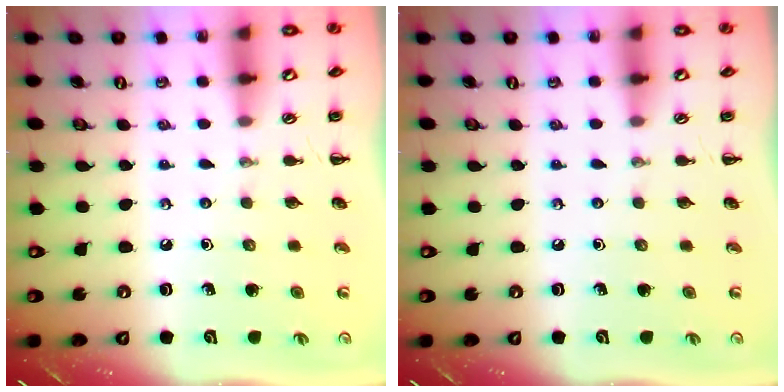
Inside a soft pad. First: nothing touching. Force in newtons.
{"total": 0.0}